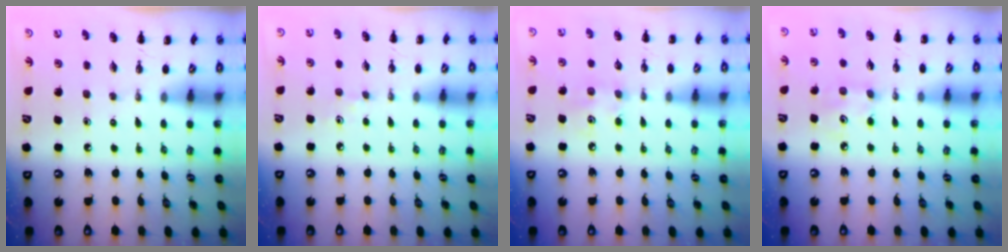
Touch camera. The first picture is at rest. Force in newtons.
{"total": 2.7, "press": 2.5, "slide": 0.9}
{"total": 4.5, "press": 4.3, "slide": 1.1}
{"total": 4.6, "press": 4.5, "slide": 1.1}